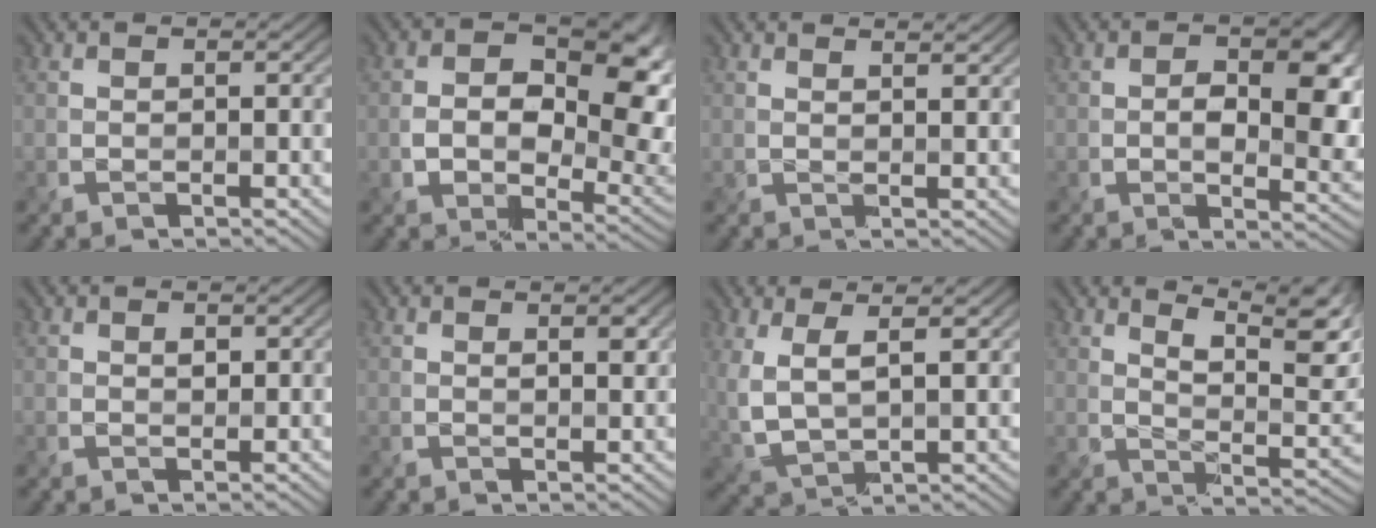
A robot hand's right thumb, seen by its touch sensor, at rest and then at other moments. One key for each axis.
{"total": 11.5, "fx": 1.9, "fy": 7.9, "fz": 8.1, "tx": -0.117, "ty": -0.018, "tz": 0.033}
{"total": 2.1, "fx": 1.8, "fy": 0.2, "fz": 1.1, "tx": -0.021, "ty": -0.002, "tz": 0.034}
{"total": 8.8, "fx": 0.7, "fy": 4.9, "fz": 7.2, "tx": -0.097, "ty": -0.008, "tz": 0.011}
{"total": 0.7, "fx": 0.4, "fy": 0.4, "fz": 0.4, "tx": -0.008, "ty": -0.004, "tz": 0.010}
{"total": 1.3, "fx": 0.7, "fy": 0.4, "fz": 1.0, "tx": -0.017, "ty": -0.005, "tz": 0.016}
{"total": 6.8, "fx": 2.6, "fy": 3.0, "fz": 5.5, "tx": -0.145, "ty": -0.006, "tz": 0.055}
{"total": 10.2, "fx": 6.7, "fy": 2.1, "fz": 7.4, "tx": -0.128, "ty": 0.007, "tz": 0.106}